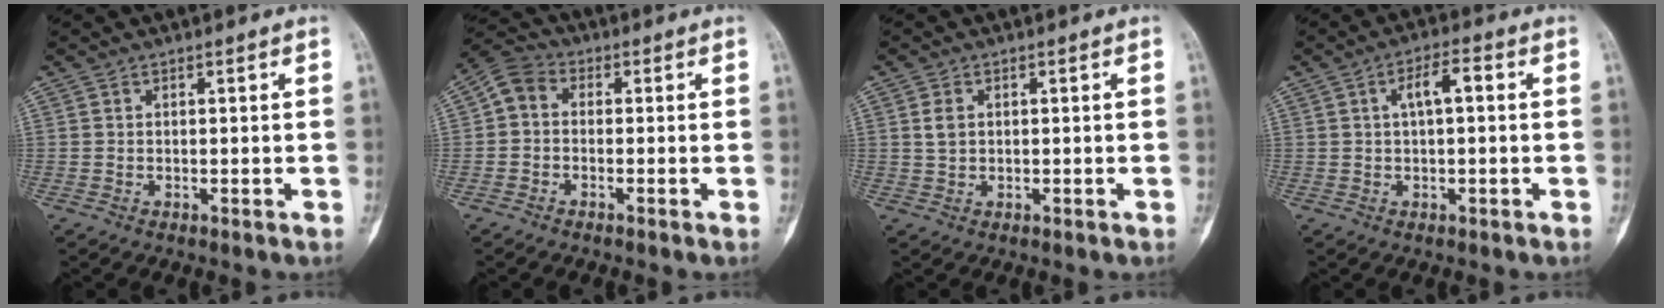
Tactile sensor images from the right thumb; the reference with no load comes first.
{"total": 5.0, "force": [-0.6, 3.9, 3.0], "torque": [-0.046, 0.019, -0.029]}
{"total": 2.2, "force": [0.4, 1.6, 1.4], "torque": [-0.024, 0.000, 0.008]}
{"total": 4.9, "force": [0.8, 1.8, 4.5], "torque": [-0.077, 0.016, 0.009]}